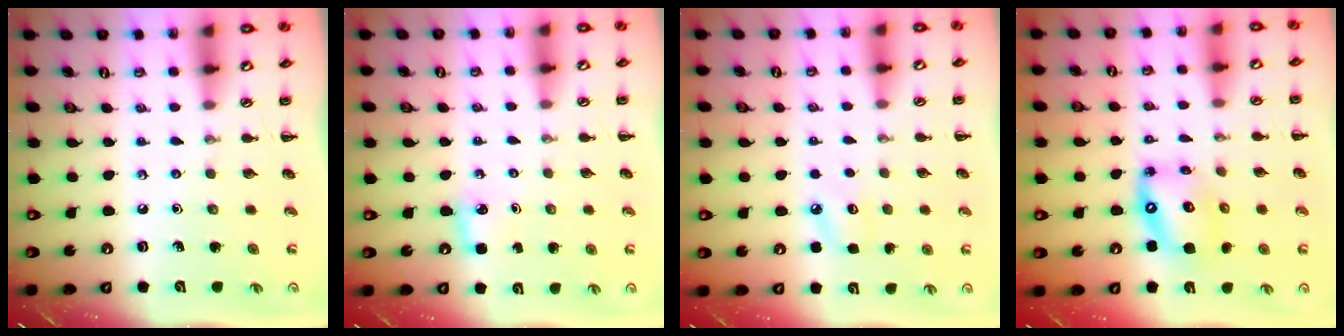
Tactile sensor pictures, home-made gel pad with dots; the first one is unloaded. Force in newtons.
{"total": 3.1, "press": 2.9, "slide": 1.1}
{"total": 6.8, "press": 6.5, "slide": 2.0}
{"total": 13.5, "press": 13.1, "slide": 3.4}